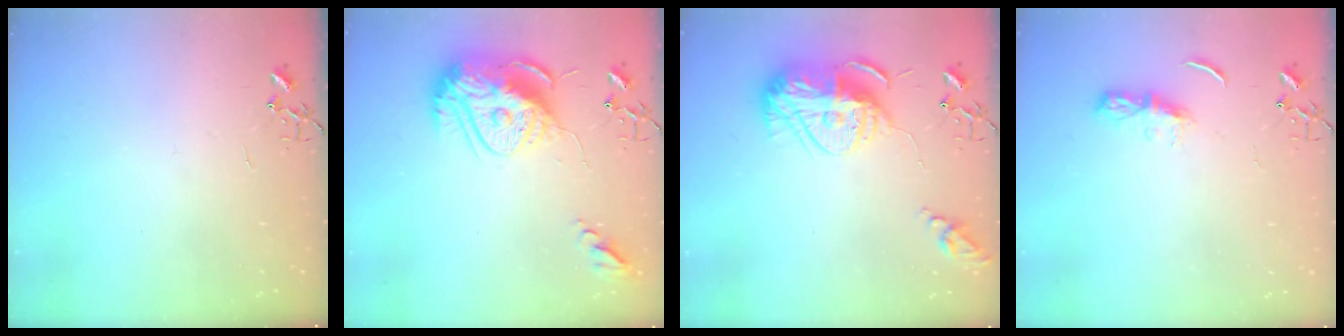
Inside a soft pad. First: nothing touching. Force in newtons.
{"total": 18.4, "press": 18.3, "slide": 1.7}
{"total": 14.4, "press": 14.3, "slide": 1.4}
{"total": 5.9, "press": 5.9, "slide": 0.6}